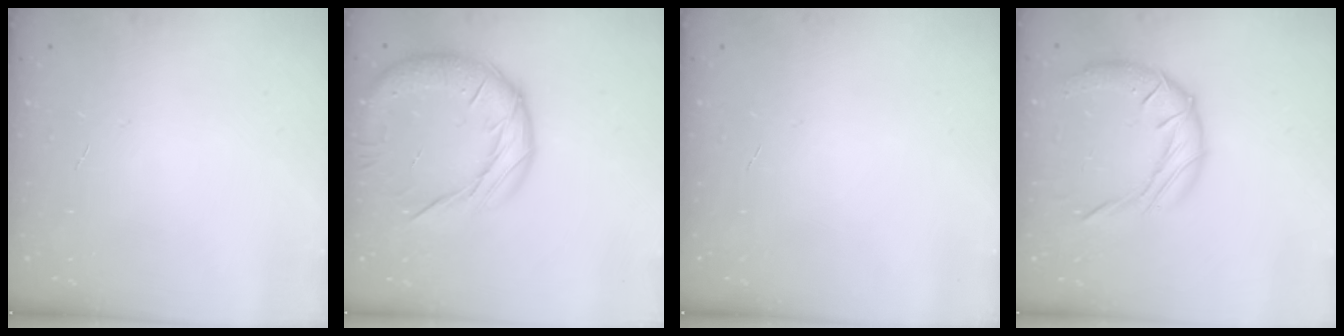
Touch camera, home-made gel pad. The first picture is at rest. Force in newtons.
{"total": 18.5, "press": 18.4, "slide": 1.8}
{"total": 0.0}
{"total": 12.7, "press": 12.7, "slide": 1.0}